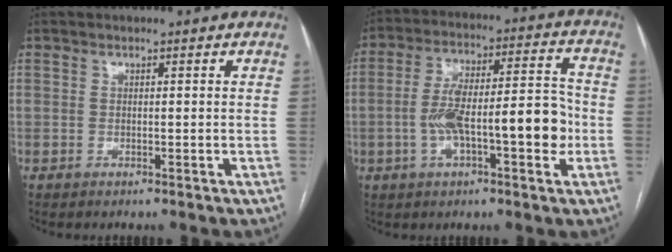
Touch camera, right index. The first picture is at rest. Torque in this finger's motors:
{"motor_torque": [0.49, -0.03, 0.86, 0.14]}